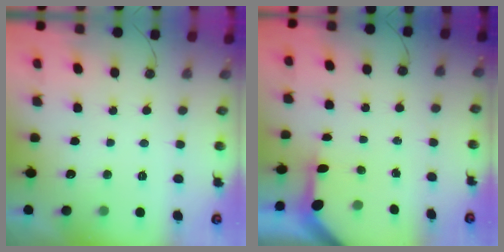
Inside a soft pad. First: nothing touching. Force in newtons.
{"total": 3.2, "press": 3.2, "slide": 0.3}